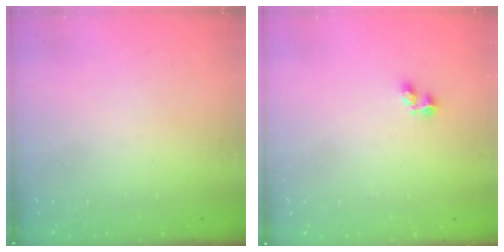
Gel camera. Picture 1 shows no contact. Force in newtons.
{"total": 2.2, "press": 2.1, "slide": 0.6}